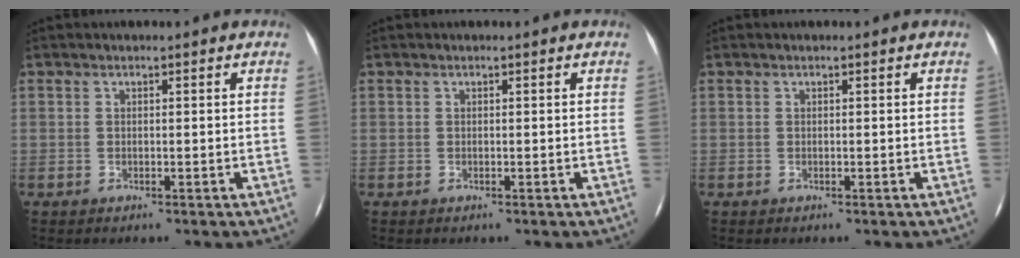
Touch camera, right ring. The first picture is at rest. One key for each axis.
{"total": 0.0}
{"total": 0.0}